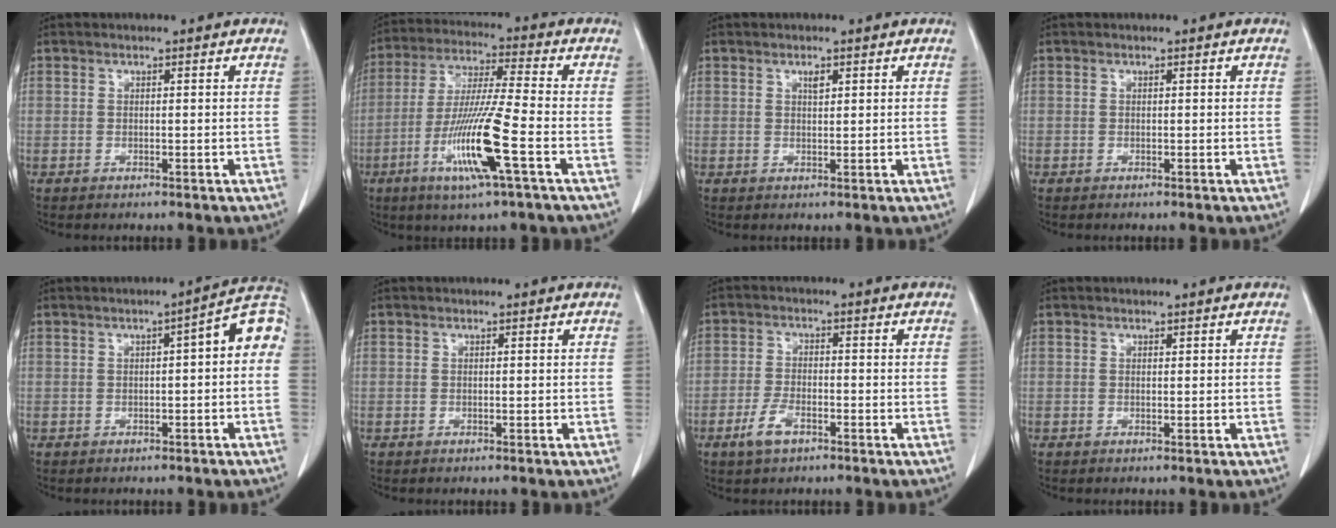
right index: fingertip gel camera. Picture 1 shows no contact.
{"total": 13.4, "force": [-4.9, -0.4, 12.4], "torque": [-0.250, -0.019, -0.097]}
{"total": 1.2, "force": [0.7, 0.5, 0.9], "torque": [-0.015, -0.002, 0.011]}
{"total": 0.0}
{"total": 6.3, "force": [0.4, 1.3, 6.1], "torque": [-0.074, 0.028, -0.003]}
{"total": 0.0}
{"total": 4.2, "force": [-2.4, 1.7, 3.0], "torque": [-0.066, -0.002, -0.043]}
{"total": 0.0}